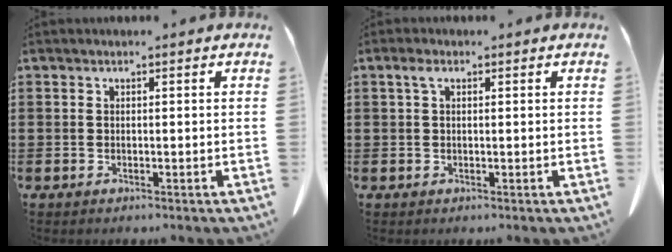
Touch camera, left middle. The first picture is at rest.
{"total": 1.8, "force": [0.5, 0.7, 1.5], "torque": [-0.034, 0.006, 0.008]}